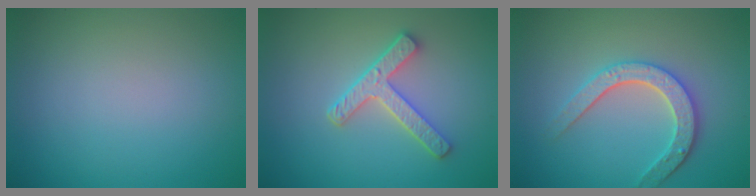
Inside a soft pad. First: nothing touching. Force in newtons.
{"total": 3.4, "press": 3.0, "slide": 1.6}
{"total": 3.8, "press": 3.4, "slide": 1.8}